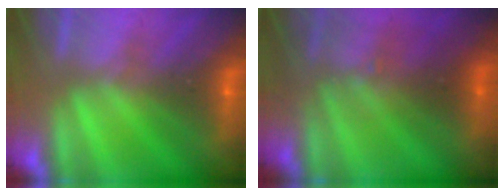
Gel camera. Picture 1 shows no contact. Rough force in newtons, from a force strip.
{"total": 2.7}